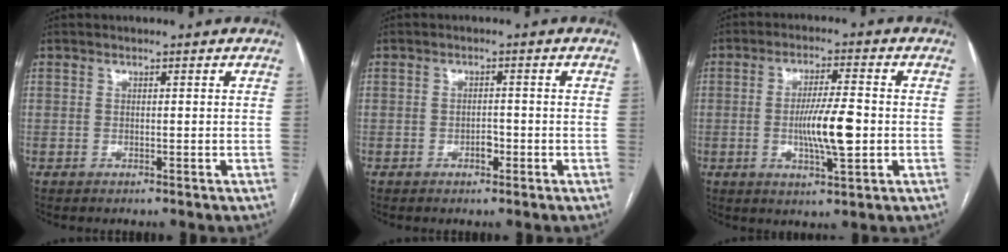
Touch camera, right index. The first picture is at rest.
{"total": 1.7, "force": [-0.9, 0.8, 1.2], "torque": [-0.017, 0.003, -0.014]}
{"total": 8.4, "force": [-1.2, 1.1, 8.3], "torque": [-0.150, -0.005, -0.022]}